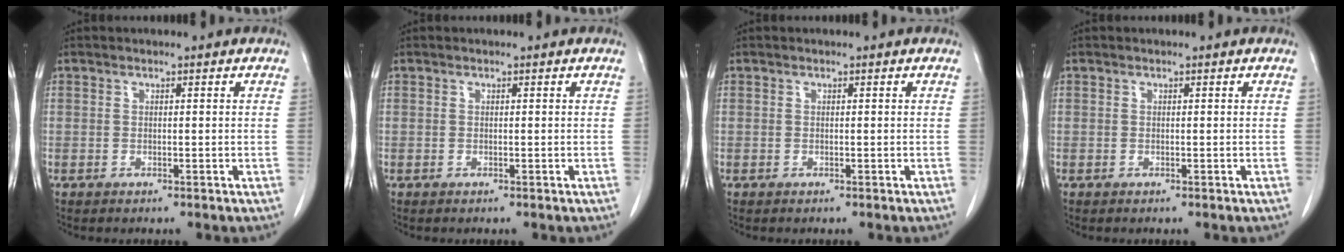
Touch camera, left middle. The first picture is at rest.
{"total": 0.0}
{"total": 0.0}
{"total": 0.0}